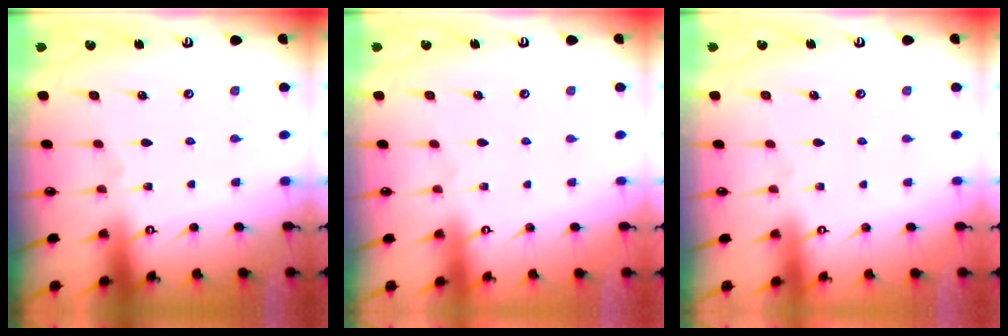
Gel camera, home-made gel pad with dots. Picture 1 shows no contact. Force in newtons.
{"total": 0.0}
{"total": 0.0}